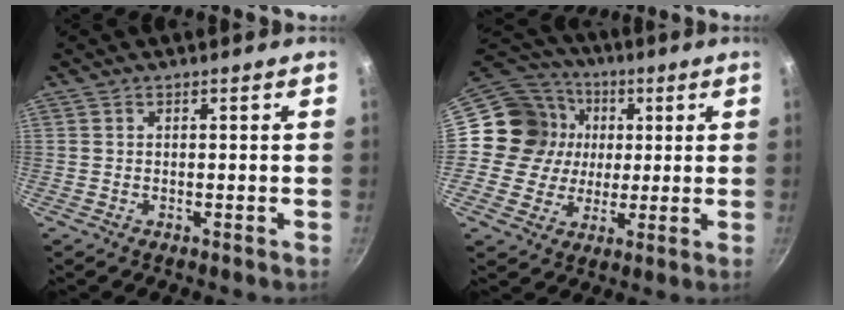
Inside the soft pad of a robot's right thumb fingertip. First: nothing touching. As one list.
[{"total": 15.2, "force": [1.4, 14.3, 5.0], "torque": [-0.061, 0.020, 0.011]}]